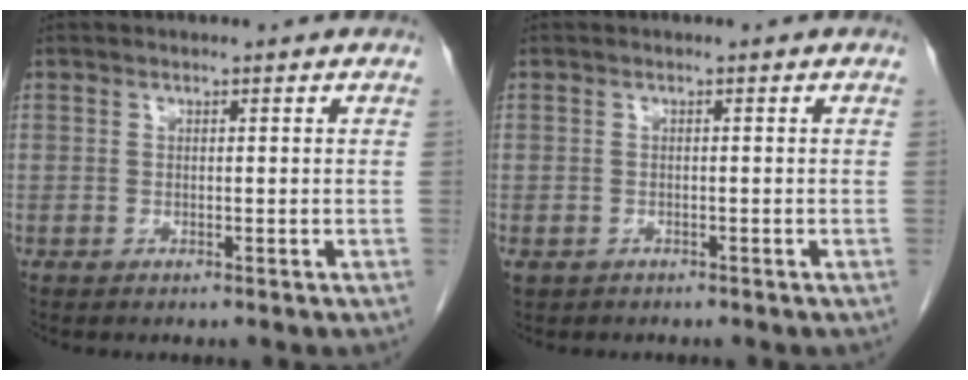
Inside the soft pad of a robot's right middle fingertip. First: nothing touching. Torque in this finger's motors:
{"motor_torque": [0.48, -0.36, 0.04, 0.03]}